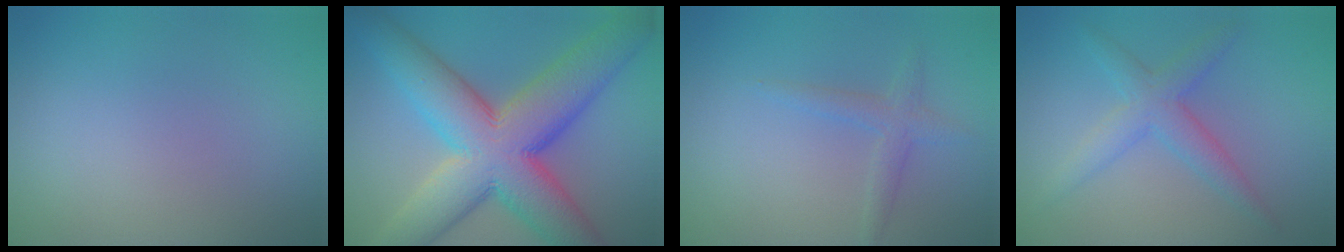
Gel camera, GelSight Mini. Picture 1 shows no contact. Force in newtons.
{"total": 13.3, "press": 13.3, "slide": 0.6}
{"total": 1.7, "press": 1.7, "slide": 0.0}
{"total": 3.5, "press": 3.5, "slide": 0.1}